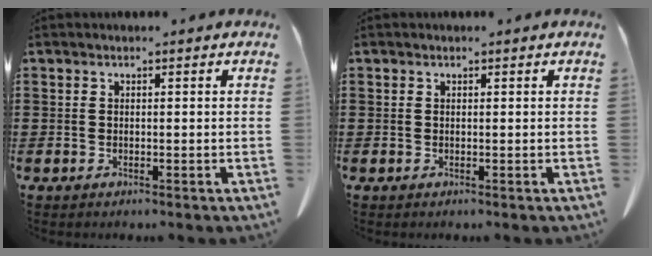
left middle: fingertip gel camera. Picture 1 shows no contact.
{"total": 0.0}